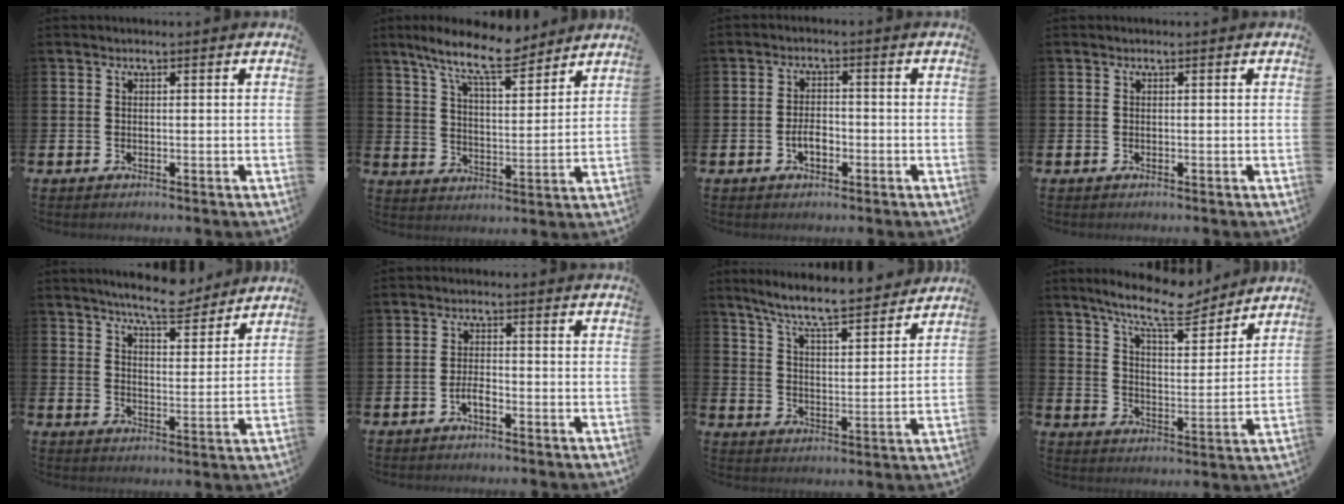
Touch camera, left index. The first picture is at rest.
{"total": 10.6, "force": [9.1, 2.3, 4.9], "torque": [-0.113, -0.039, 0.161]}
{"total": 2.7, "force": [-0.9, 1.5, 2.1], "torque": [-0.030, 0.002, -0.020]}
{"total": 0.0}
{"total": 7.4, "force": [7.1, 0.8, 1.8], "torque": [-0.047, -0.039, 0.126]}
{"total": 1.9, "force": [-1.1, 0.6, 1.4], "torque": [-0.027, 0.003, -0.021]}
{"total": 8.0, "force": [7.5, 0.5, 2.7], "torque": [-0.077, -0.052, 0.129]}
{"total": 10.3, "force": [9.1, 2.0, 4.3], "torque": [-0.104, -0.045, 0.161]}